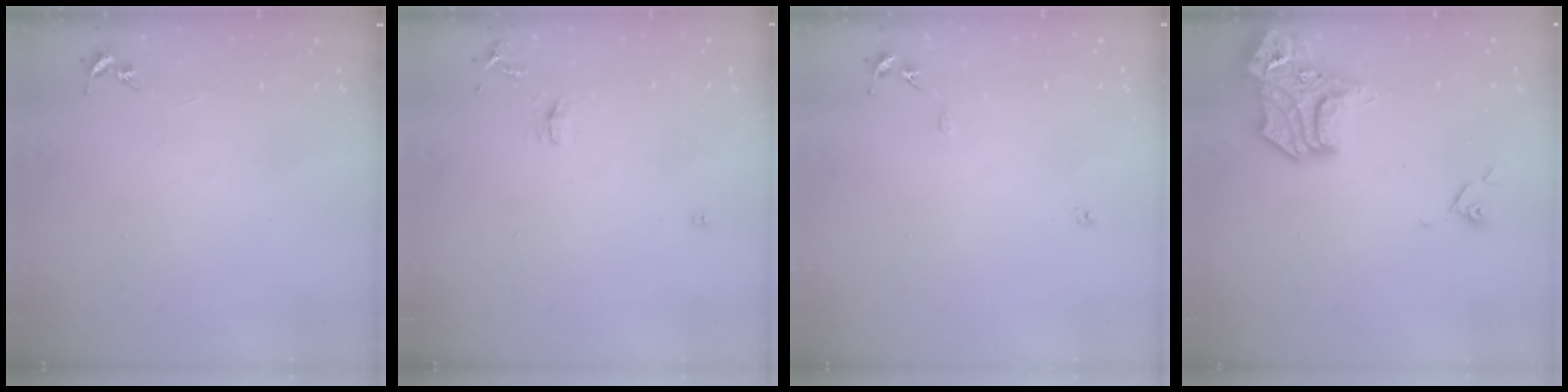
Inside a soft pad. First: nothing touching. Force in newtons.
{"total": 6.9, "press": 6.9, "slide": 0.9}
{"total": 6.1, "press": 6.1, "slide": 0.7}
{"total": 17.6, "press": 17.4, "slide": 2.2}